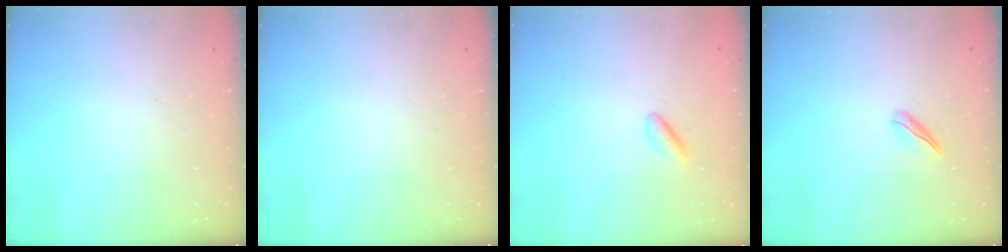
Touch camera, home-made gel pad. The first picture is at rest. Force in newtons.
{"total": 0.0}
{"total": 2.5, "press": 2.4, "slide": 0.8}
{"total": 3.4, "press": 3.3, "slide": 0.7}